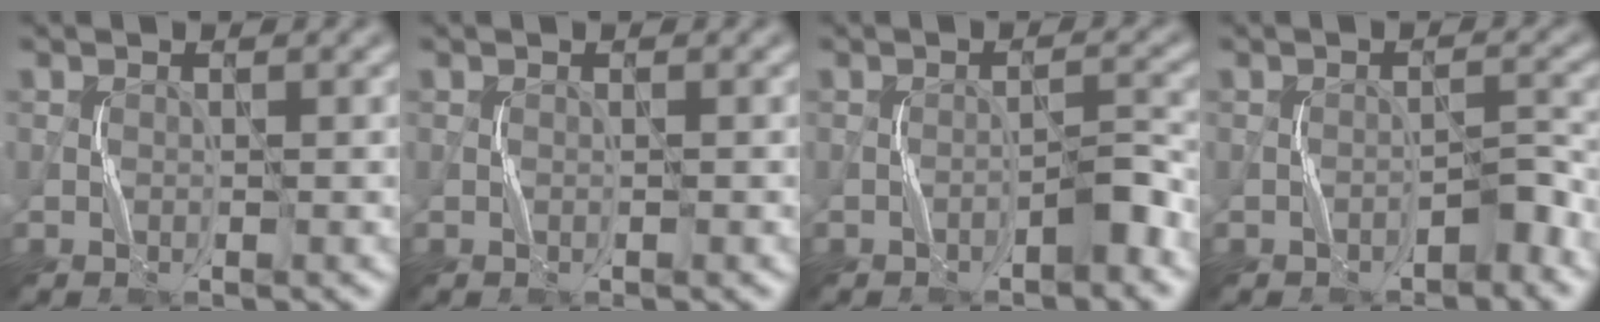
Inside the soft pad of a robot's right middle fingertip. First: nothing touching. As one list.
[{"total": 0.0}, {"total": 1.8, "force": [-1.4, 0.2, 1.2], "torque": [-0.019, 0.015, -0.023]}, {"total": 1.7, "force": [-1.3, 0.6, 0.9], "torque": [-0.012, 0.012, -0.021]}]